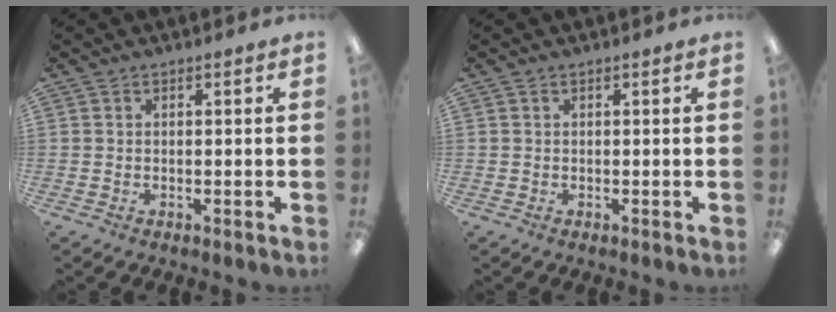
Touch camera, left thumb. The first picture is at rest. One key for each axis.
{"total": 0.0}